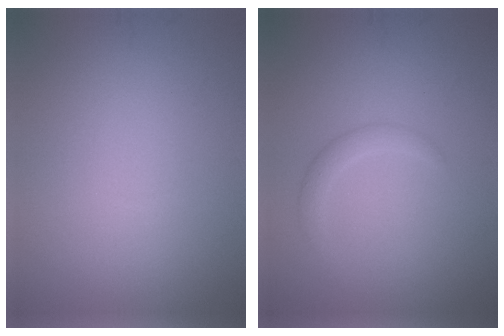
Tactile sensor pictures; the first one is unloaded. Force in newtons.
{"total": 1.5, "press": 1.5, "slide": 0.1}